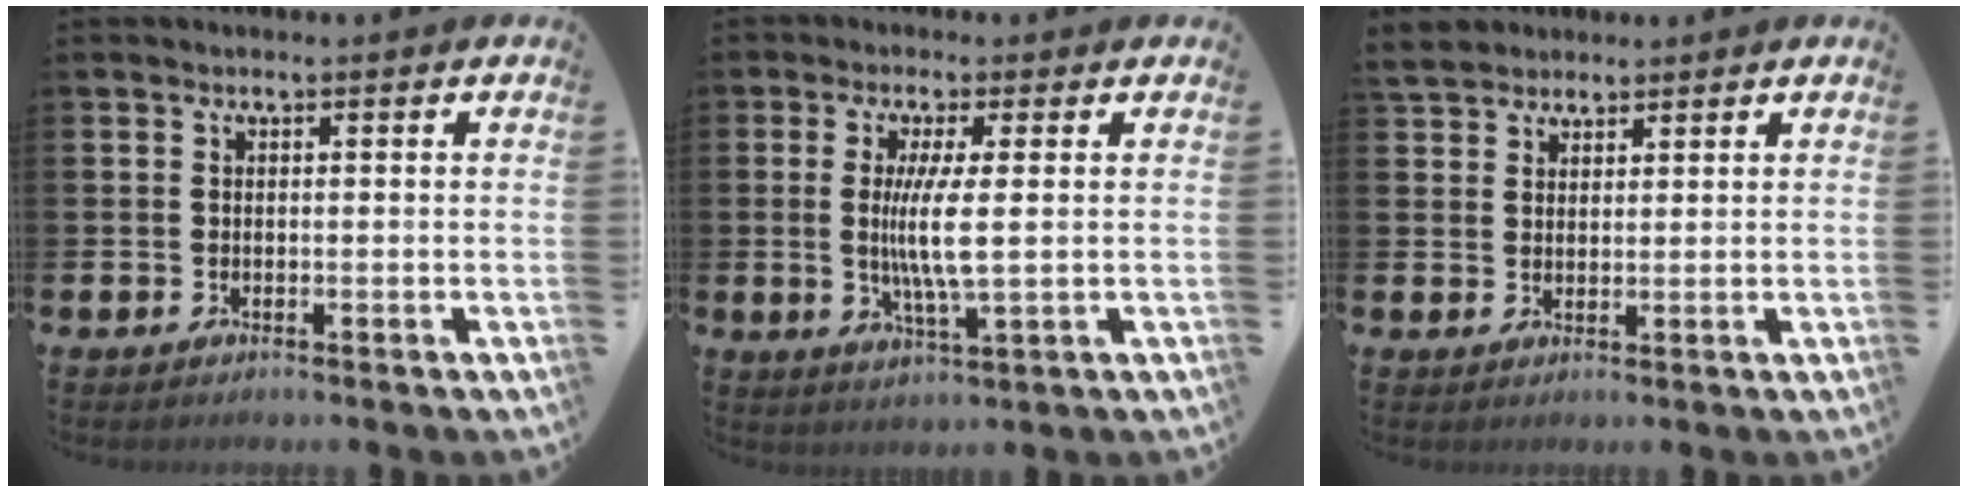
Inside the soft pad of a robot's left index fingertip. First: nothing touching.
{"total": 5.9, "force": [0.5, 0.7, 5.8], "torque": [-0.099, -0.009, 0.005]}
{"total": 4.1, "force": [3.9, 1.4, 0.2], "torque": [-0.010, -0.008, 0.073]}